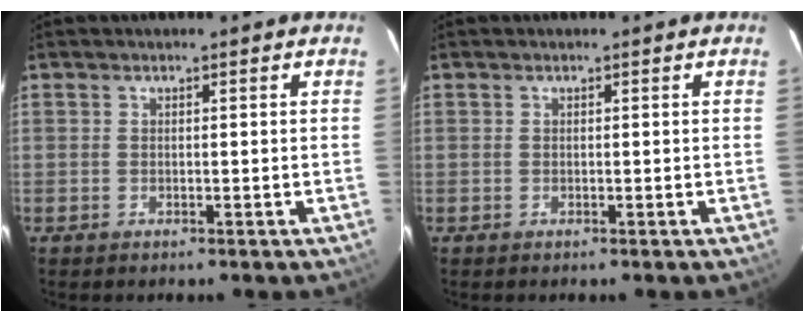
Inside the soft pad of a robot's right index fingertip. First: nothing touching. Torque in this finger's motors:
{"motor_torque": [0.00, 0.00, 0.04, 0.00]}